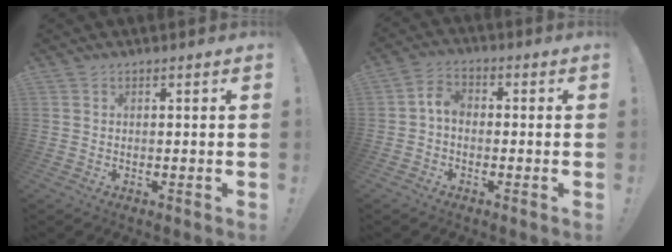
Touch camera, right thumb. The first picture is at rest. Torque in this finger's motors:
{"motor_torque": [1.09, 0.25, 0.41, -0.53, 0.00]}